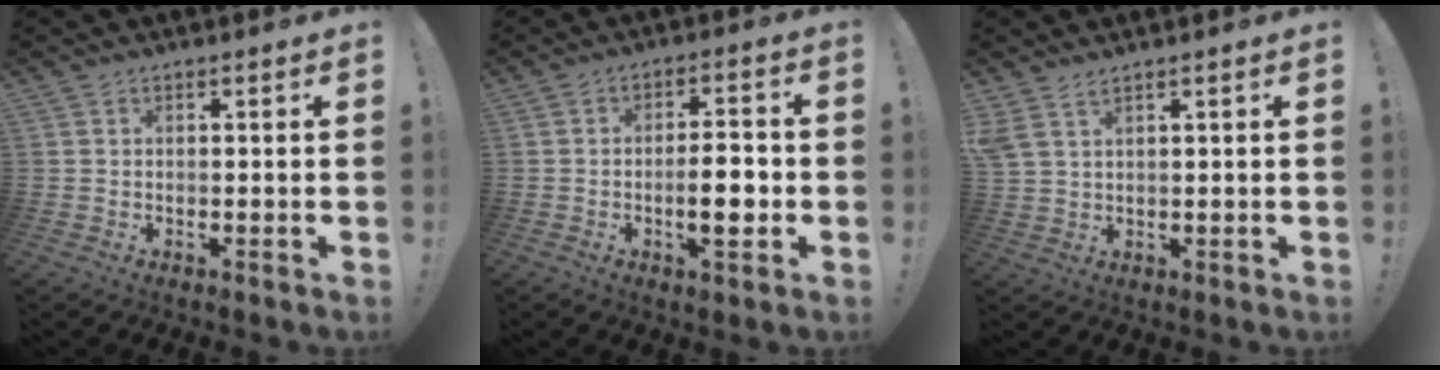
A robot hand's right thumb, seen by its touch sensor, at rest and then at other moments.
{"total": 8.8, "force": [-2.4, 2.5, 8.1], "torque": [-0.133, 0.001, -0.045]}
{"total": 3.9, "force": [2.7, 1.1, 2.6], "torque": [-0.059, -0.006, 0.055]}